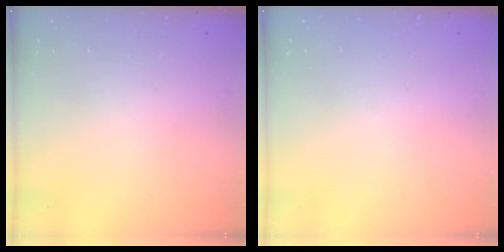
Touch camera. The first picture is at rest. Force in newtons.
{"total": 0.0}